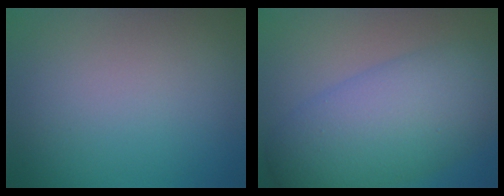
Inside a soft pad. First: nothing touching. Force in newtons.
{"total": 9.0, "press": 9.0, "slide": 0.2}